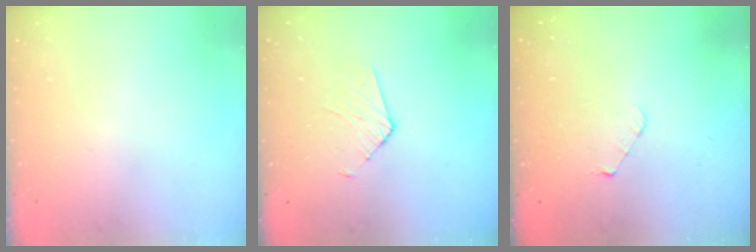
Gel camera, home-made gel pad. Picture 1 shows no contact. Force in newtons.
{"total": 3.5, "press": 3.4, "slide": 0.3}
{"total": 4.0, "press": 3.9, "slide": 0.4}